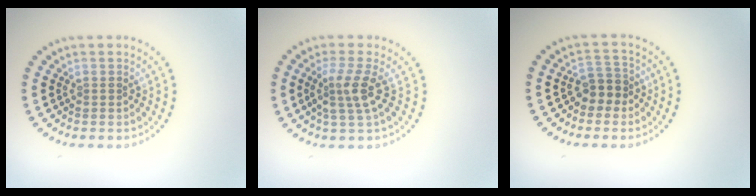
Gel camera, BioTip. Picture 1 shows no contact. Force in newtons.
{"total": 3.0, "press": 2.3, "slide": 1.9}
{"total": 2.1, "press": 1.8, "slide": 0.9}